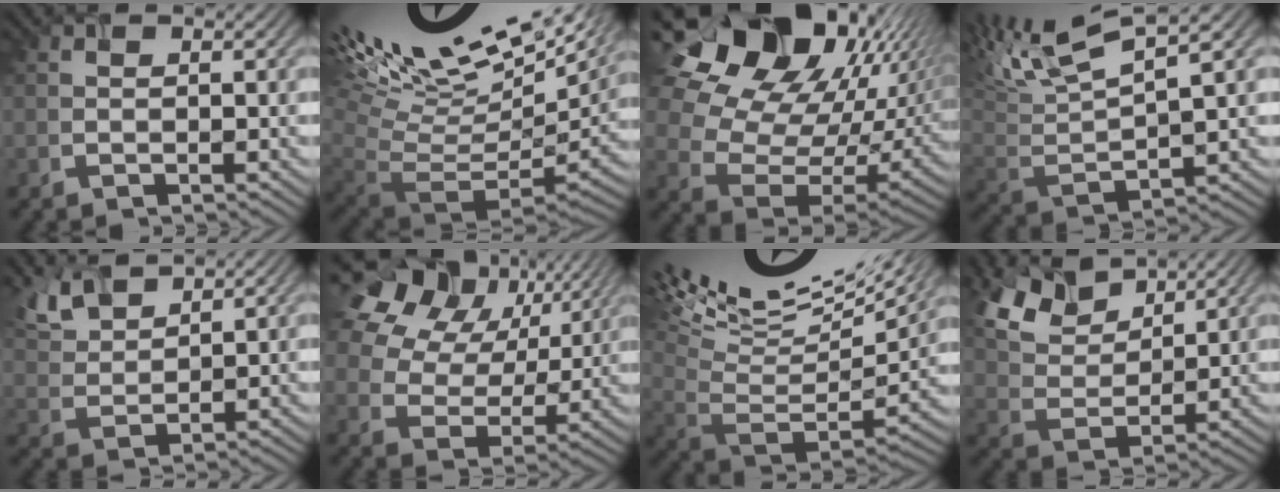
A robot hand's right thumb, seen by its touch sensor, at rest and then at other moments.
{"total": 15.8, "force": [6.9, 5.9, 12.9], "torque": [-0.206, 0.033, 0.145]}
{"total": 18.9, "force": [8.4, 12.4, 11.6], "torque": [-0.239, 0.035, 0.153]}
{"total": 10.9, "force": [5.4, 3.4, 8.9], "torque": [-0.216, 0.028, 0.095]}
{"total": 6.0, "force": [4.1, 2.7, 3.4], "torque": [-0.095, 0.008, 0.087]}
{"total": 18.3, "force": [7.8, 13.0, 10.3], "torque": [-0.263, 0.063, 0.154]}
{"total": 15.0, "force": [7.8, 4.5, 12.0], "torque": [-0.242, 0.029, 0.129]}
{"total": 10.1, "force": [6.4, 5.1, 5.8], "torque": [-0.152, 0.012, 0.104]}